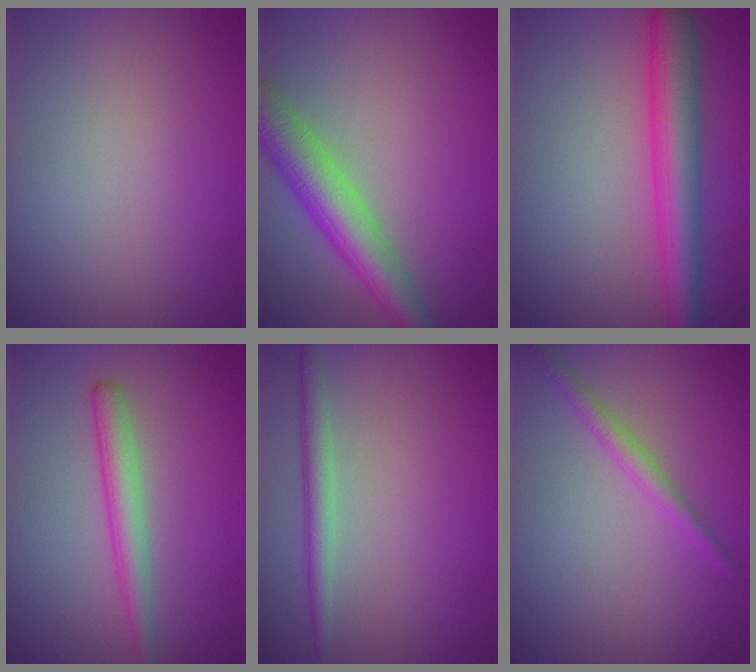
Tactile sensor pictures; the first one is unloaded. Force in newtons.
{"total": 5.7, "press": 5.7, "slide": 0.2}
{"total": 5.7, "press": 5.7, "slide": 0.2}
{"total": 2.8, "press": 2.8, "slide": 0.2}
{"total": 2.2, "press": 2.2, "slide": 0.0}
{"total": 1.7, "press": 1.7, "slide": 0.1}